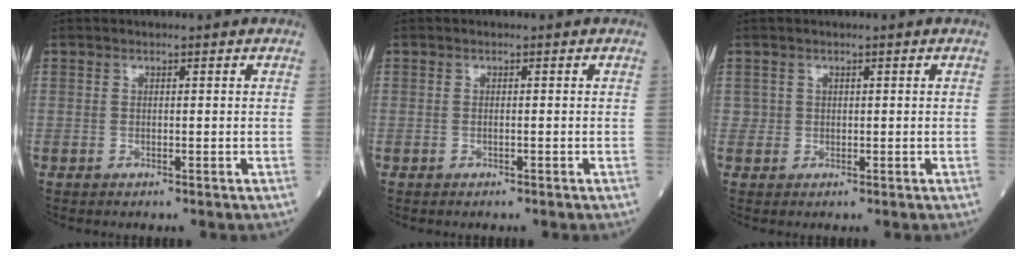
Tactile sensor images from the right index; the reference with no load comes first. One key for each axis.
{"total": 0.0}
{"total": 0.9, "fx": 0.3, "fy": 0.9, "fz": 0.0, "tx": 0.010, "ty": 0.005, "tz": 0.004}